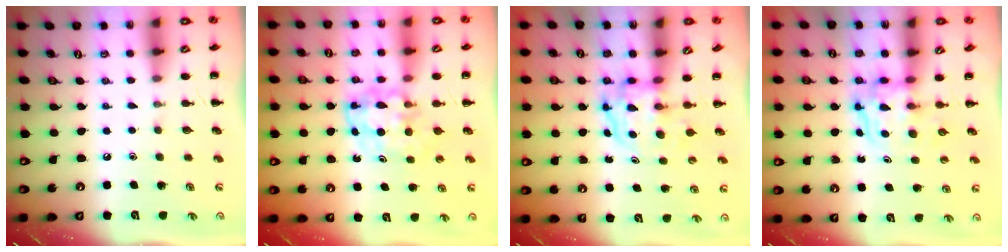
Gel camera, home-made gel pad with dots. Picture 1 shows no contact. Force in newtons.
{"total": 5.5, "press": 5.5, "slide": 0.7}
{"total": 3.8, "press": 3.7, "slide": 0.6}
{"total": 3.5, "press": 3.4, "slide": 0.2}